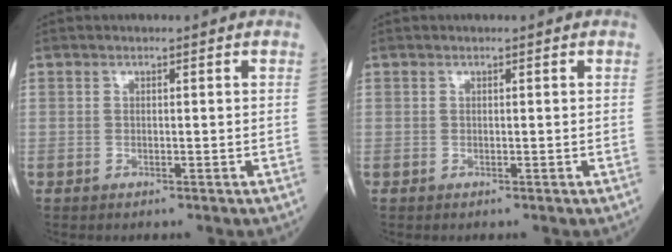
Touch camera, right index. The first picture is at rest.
{"total": 0.0}